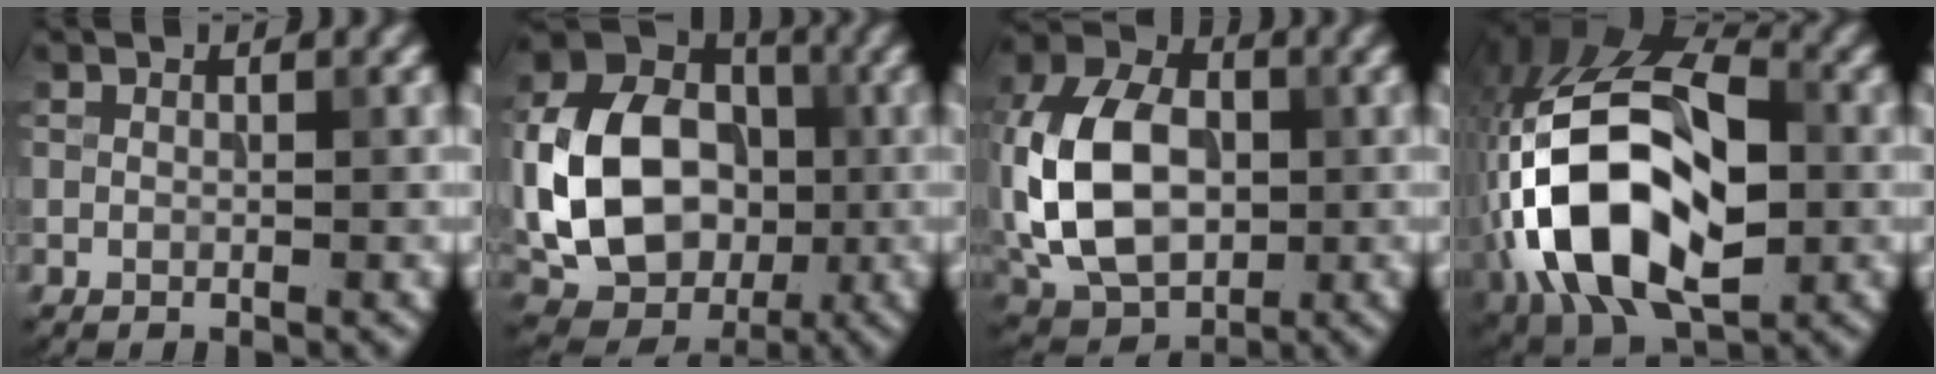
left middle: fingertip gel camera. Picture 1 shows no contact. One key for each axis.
{"total": 13.1, "fx": -1.1, "fy": 10.1, "fz": 8.2, "tx": -0.165, "ty": 0.002, "tz": -0.018}
{"total": 11.5, "fx": -0.5, "fy": 8.2, "fz": 8.1, "tx": -0.174, "ty": 0.015, "tz": -0.020}
{"total": 15.6, "fx": -3.7, "fy": 9.4, "fz": 11.8, "tx": -0.215, "ty": 0.003, "tz": -0.075}